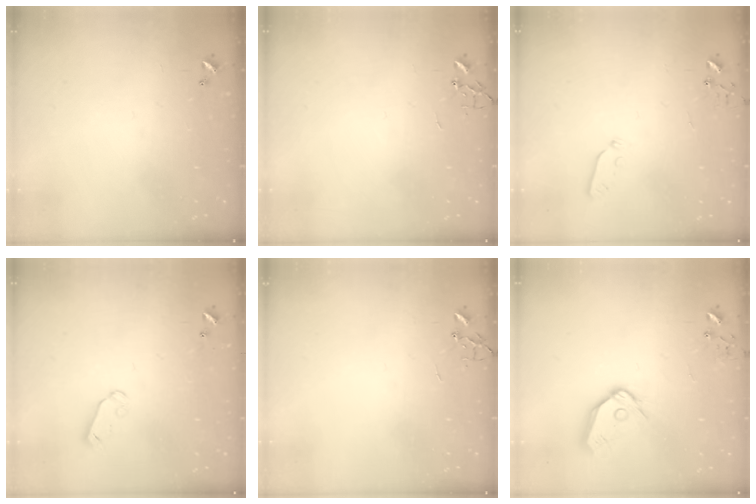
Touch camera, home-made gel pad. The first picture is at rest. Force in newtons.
{"total": 0.0}
{"total": 3.5, "press": 3.5, "slide": 0.4}
{"total": 4.1, "press": 4.0, "slide": 0.4}
{"total": 0.0}
{"total": 12.2, "press": 12.1, "slide": 1.5}